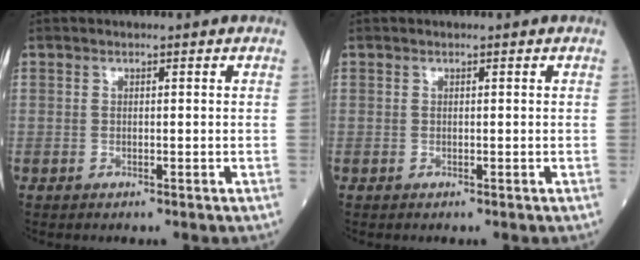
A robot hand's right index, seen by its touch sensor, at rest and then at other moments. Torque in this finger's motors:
{"motor_torque": [0.00, 0.00, 0.00, 0.00]}